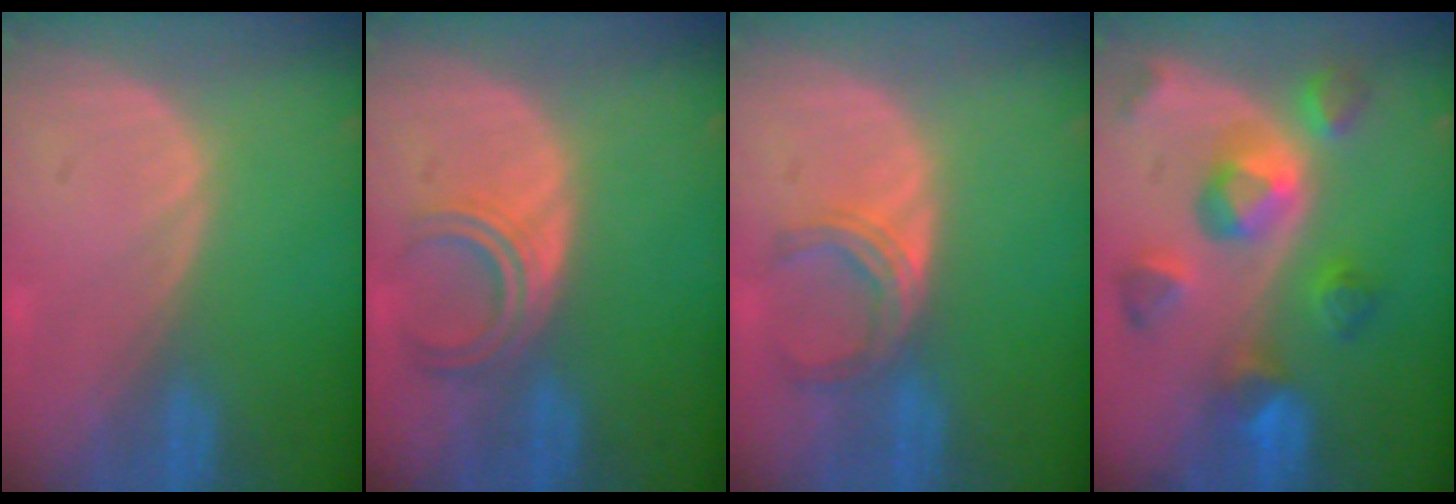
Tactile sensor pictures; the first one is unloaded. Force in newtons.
{"total": 4.4, "press": 4.3, "slide": 1.1}
{"total": 4.9, "press": 4.5, "slide": 1.9}
{"total": 9.5, "press": 8.6, "slide": 3.9}